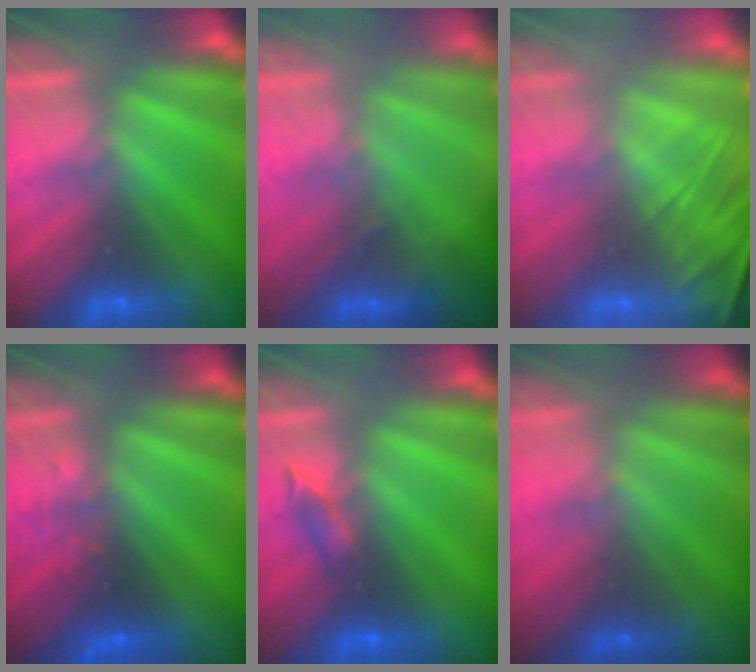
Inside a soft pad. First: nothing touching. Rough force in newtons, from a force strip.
{"total": 2.7}
{"total": 8.1}
{"total": 2.9}
{"total": 2.2}
{"total": 1.4}